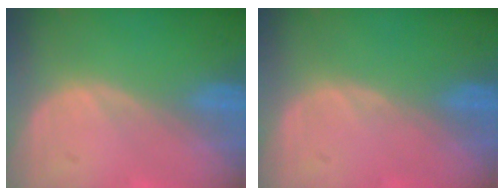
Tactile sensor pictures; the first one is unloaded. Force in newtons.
{"total": 0.5, "press": 0.0, "slide": 0.5}